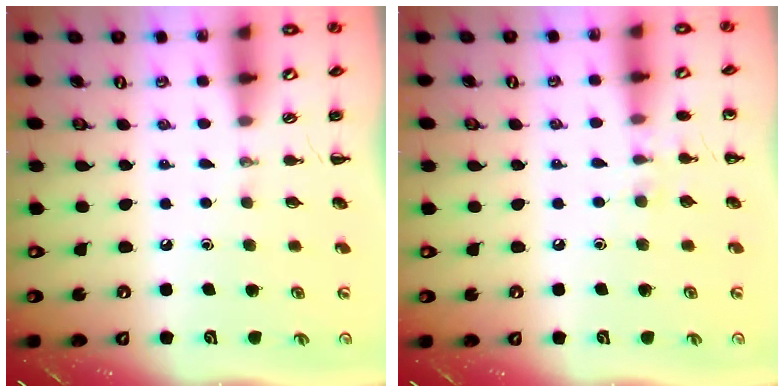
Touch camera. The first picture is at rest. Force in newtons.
{"total": 5.0, "press": 4.7, "slide": 1.7}